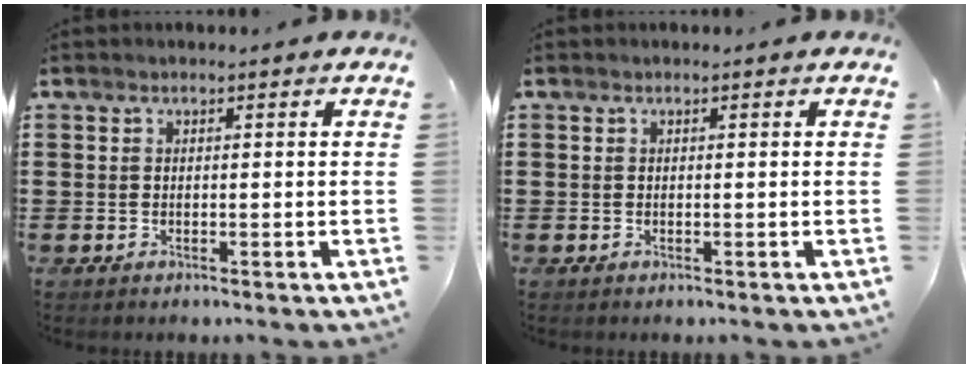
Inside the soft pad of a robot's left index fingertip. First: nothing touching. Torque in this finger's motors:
{"motor_torque": [0.00, 0.00, 0.00, 0.00]}